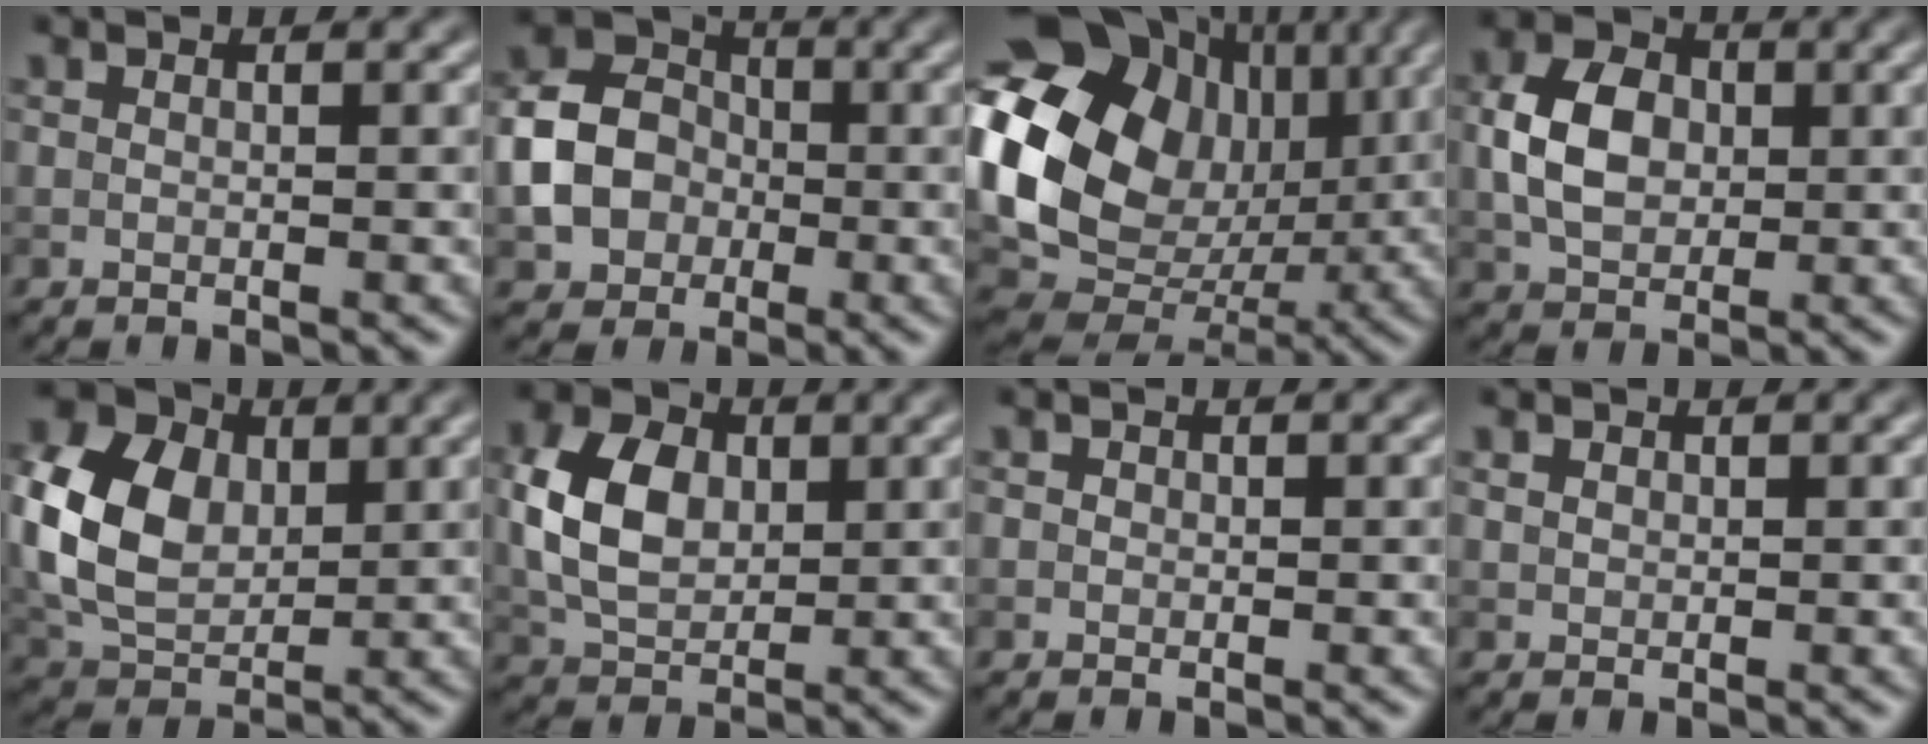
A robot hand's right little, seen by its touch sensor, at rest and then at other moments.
{"total": 6.3, "force": [-1.3, 5.1, 3.5], "torque": [-0.073, 0.009, -0.039]}
{"total": 18.5, "force": [3.0, 14.9, 10.7], "torque": [-0.207, 0.002, 0.069]}
{"total": 5.6, "force": [0.2, 4.0, 3.8], "torque": [-0.079, 0.008, 0.001]}
{"total": 9.1, "force": [1.2, 6.7, 6.1], "torque": [-0.154, 0.010, 0.018]}
{"total": 6.7, "force": [0.9, 4.7, 4.6], "torque": [-0.100, 0.009, 0.016]}
{"total": 0.0}
{"total": 0.6, "force": [0.4, 0.4, 0.2], "torque": [-0.003, -0.001, 0.009]}